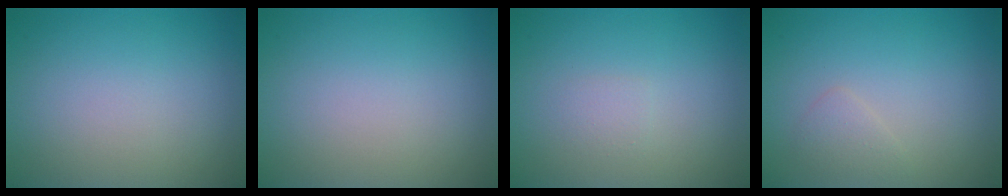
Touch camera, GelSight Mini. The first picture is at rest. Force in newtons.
{"total": 0.0}
{"total": 0.8, "press": 0.8, "slide": 0.1}
{"total": 1.1, "press": 1.1, "slide": 0.0}